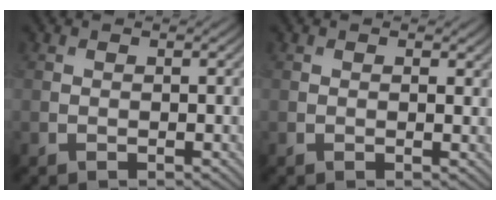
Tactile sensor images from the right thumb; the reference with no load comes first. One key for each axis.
{"total": 1.5, "fx": 0.7, "fy": 0.7, "fz": 1.2, "tx": -0.015, "ty": -0.004, "tz": 0.011}